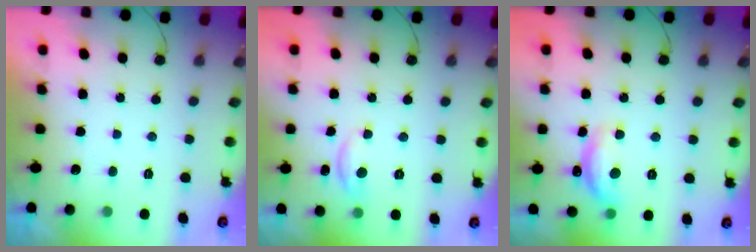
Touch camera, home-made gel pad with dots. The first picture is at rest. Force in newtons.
{"total": 4.7, "press": 4.6, "slide": 0.4}
{"total": 12.0, "press": 11.9, "slide": 0.8}